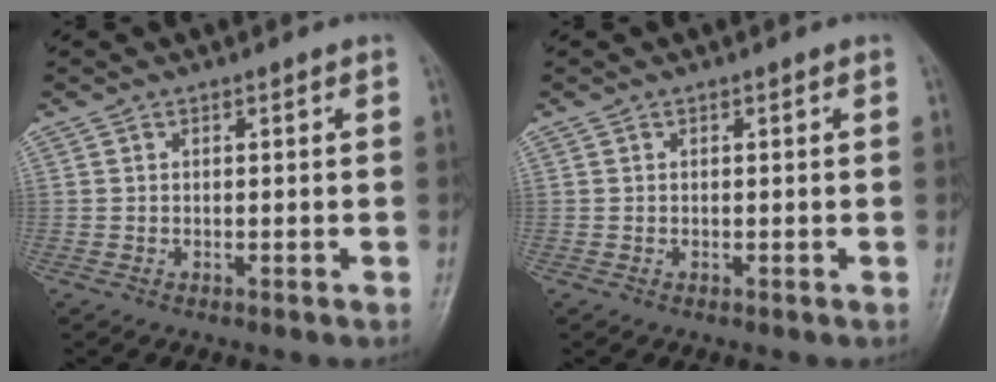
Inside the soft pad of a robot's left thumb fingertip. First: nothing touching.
{"total": 0.0}